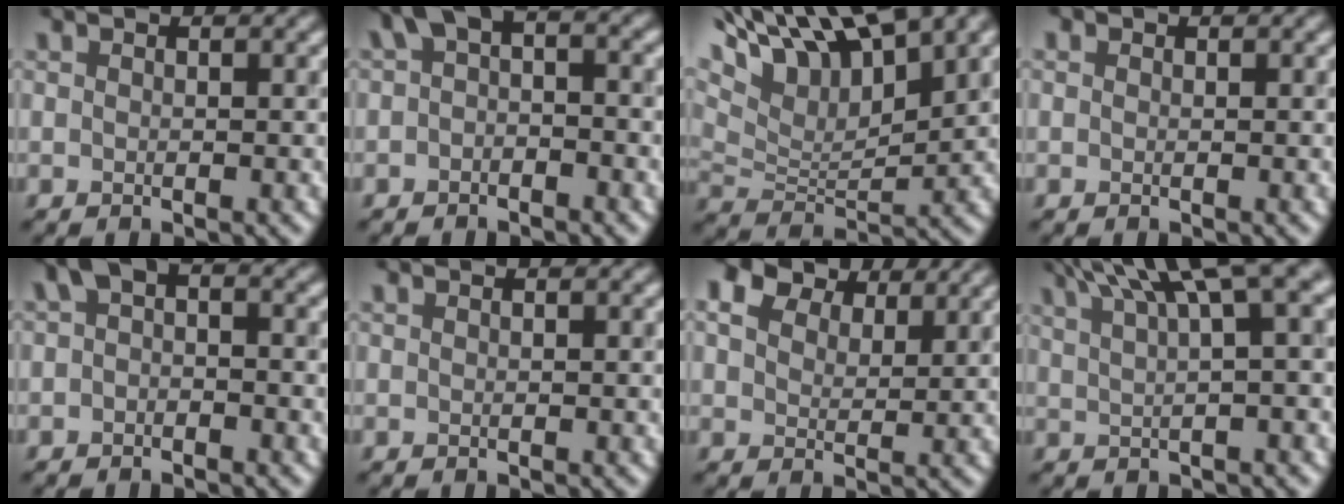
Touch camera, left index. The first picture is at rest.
{"total": 2.8, "force": [0.2, 1.5, 2.4], "torque": [-0.033, 0.018, -0.004]}
{"total": 12.0, "force": [8.0, 4.0, 8.1], "torque": [-0.153, 0.027, 0.138]}
{"total": 0.6, "force": [0.3, 0.4, 0.2], "torque": [-0.004, 0.004, -0.001]}
{"total": 1.9, "force": [0.1, 1.1, 1.6], "torque": [-0.025, 0.016, -0.002]}
{"total": 0.0}
{"total": 8.1, "force": [6.1, 4.0, 3.4], "torque": [-0.076, 0.012, 0.097]}
{"total": 8.9, "force": [5.3, 2.0, 6.8], "torque": [-0.060, 0.042, 0.071]}